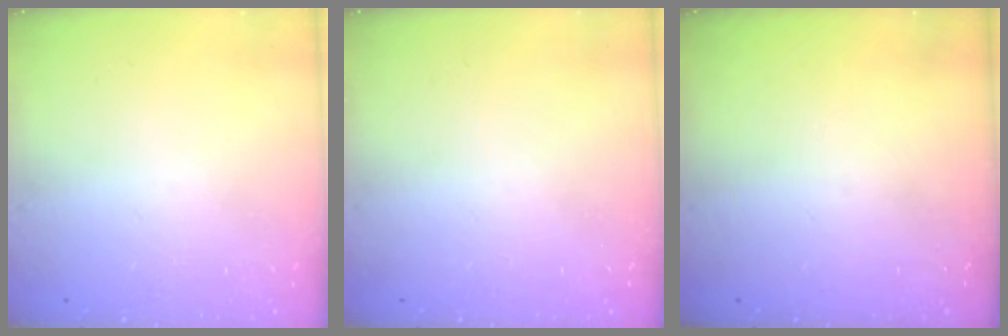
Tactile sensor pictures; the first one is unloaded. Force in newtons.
{"total": 0.0}
{"total": 0.0}